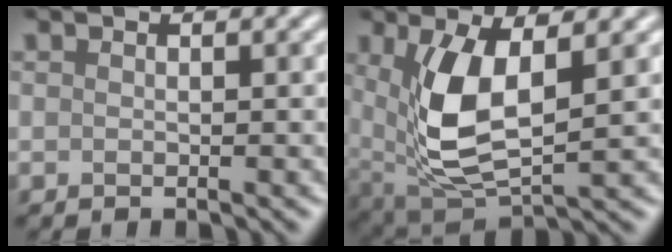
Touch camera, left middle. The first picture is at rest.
{"total": 7.0, "force": [1.2, 3.0, 6.2], "torque": [-0.143, -0.016, 0.034]}